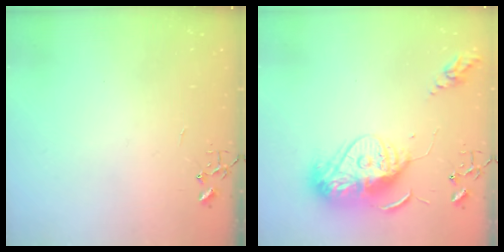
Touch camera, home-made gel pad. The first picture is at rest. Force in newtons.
{"total": 14.7, "press": 14.6, "slide": 1.3}